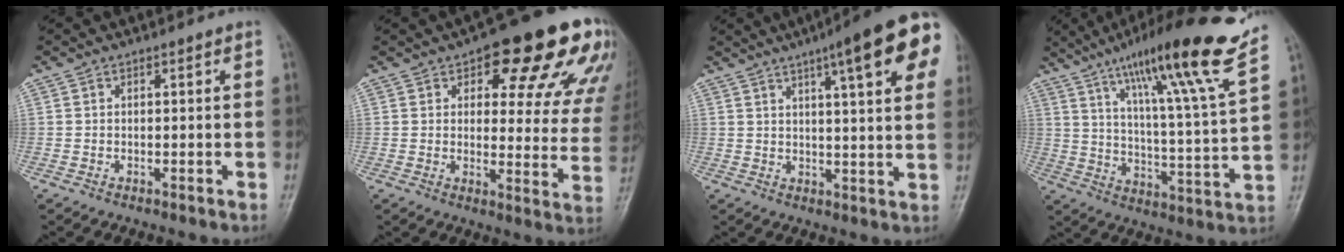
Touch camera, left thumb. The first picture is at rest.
{"total": 21.7, "force": [11.8, 8.5, 16.1], "torque": [-0.151, -0.029, 0.141]}
{"total": 17.9, "force": [8.6, 3.4, 15.3], "torque": [-0.191, -0.008, 0.105]}
{"total": 21.3, "force": [15.0, 0.2, 15.1], "torque": [-0.220, -0.076, 0.231]}